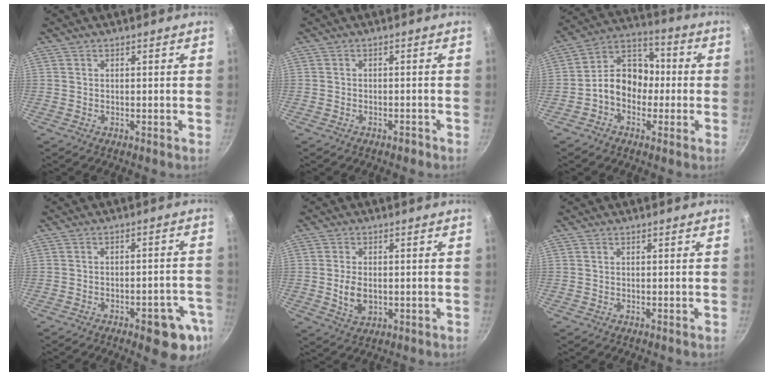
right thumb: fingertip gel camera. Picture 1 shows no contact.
{"total": 1.2, "force": [-0.9, 0.5, 0.4], "torque": [-0.007, 0.014, -0.009]}
{"total": 11.2, "force": [-1.7, 8.8, 6.7], "torque": [-0.063, 0.043, -0.051]}
{"total": 10.5, "force": [-5.1, 3.9, 8.3], "torque": [-0.064, 0.030, -0.058]}
{"total": 5.5, "force": [-0.4, 3.5, 4.2], "torque": [-0.074, -0.002, -0.002]}
{"total": 0.0}